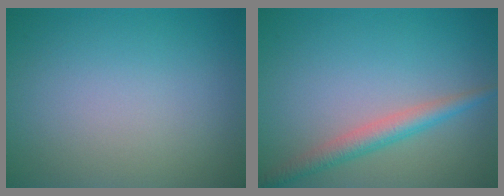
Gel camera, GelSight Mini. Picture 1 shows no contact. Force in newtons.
{"total": 2.8, "press": 2.8, "slide": 0.1}